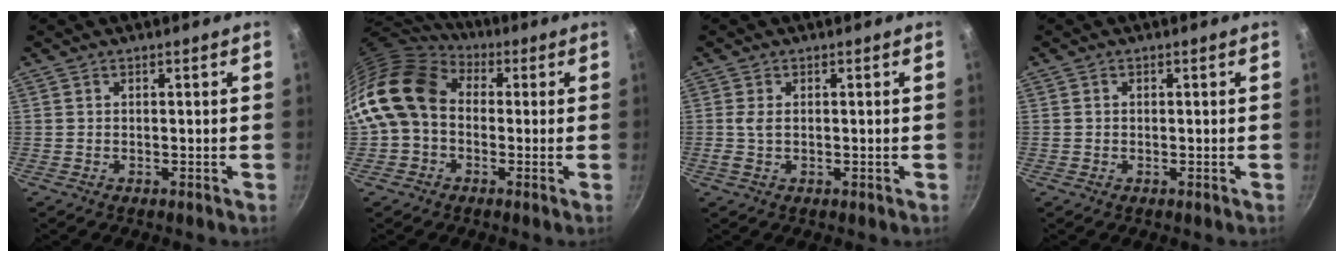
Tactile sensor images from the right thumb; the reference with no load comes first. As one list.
[{"total": 14.9, "force": [0.3, 11.5, 9.4], "torque": [-0.159, 0.030, -0.012]}, {"total": 2.1, "force": [0.1, 1.1, 1.8], "torque": [-0.038, 0.001, -0.001]}, {"total": 0.5, "force": [0.1, 0.5, 0.1], "torque": [-0.003, 0.001, 0.003]}]